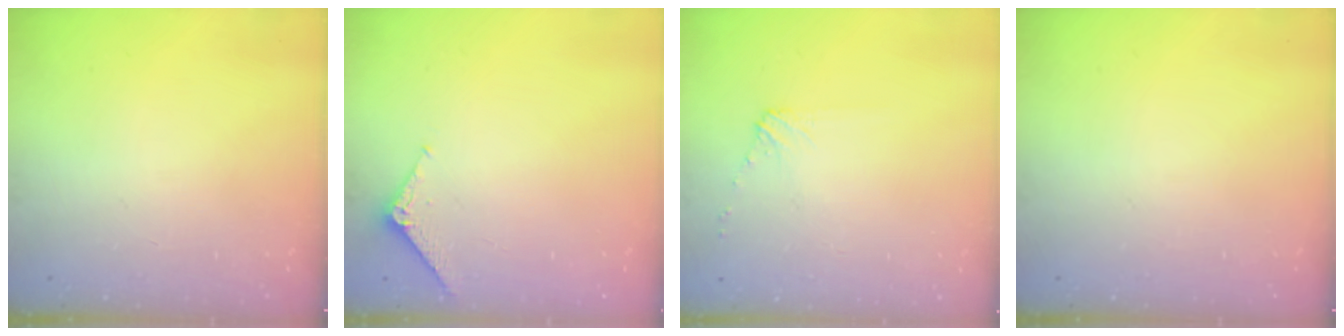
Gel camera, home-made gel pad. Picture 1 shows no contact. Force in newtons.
{"total": 5.2, "press": 5.2, "slide": 0.4}
{"total": 4.8, "press": 4.7, "slide": 0.7}
{"total": 0.0}